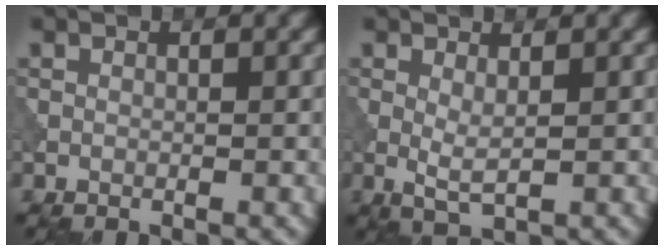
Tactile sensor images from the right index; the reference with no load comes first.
{"total": 1.8, "force": [0.4, 0.4, 1.8], "torque": [-0.039, -0.005, 0.009]}